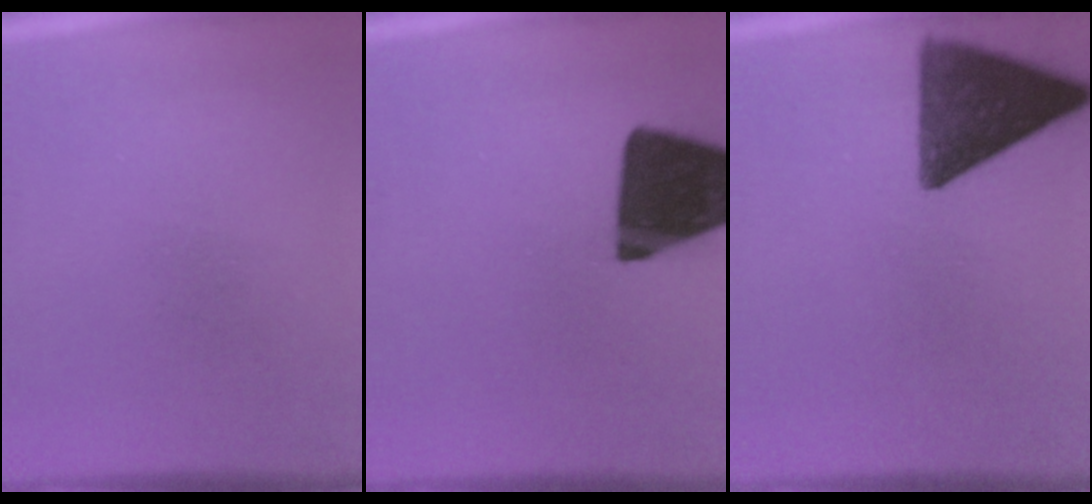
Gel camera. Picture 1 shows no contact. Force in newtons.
{"total": 18.3}
{"total": 13.2}